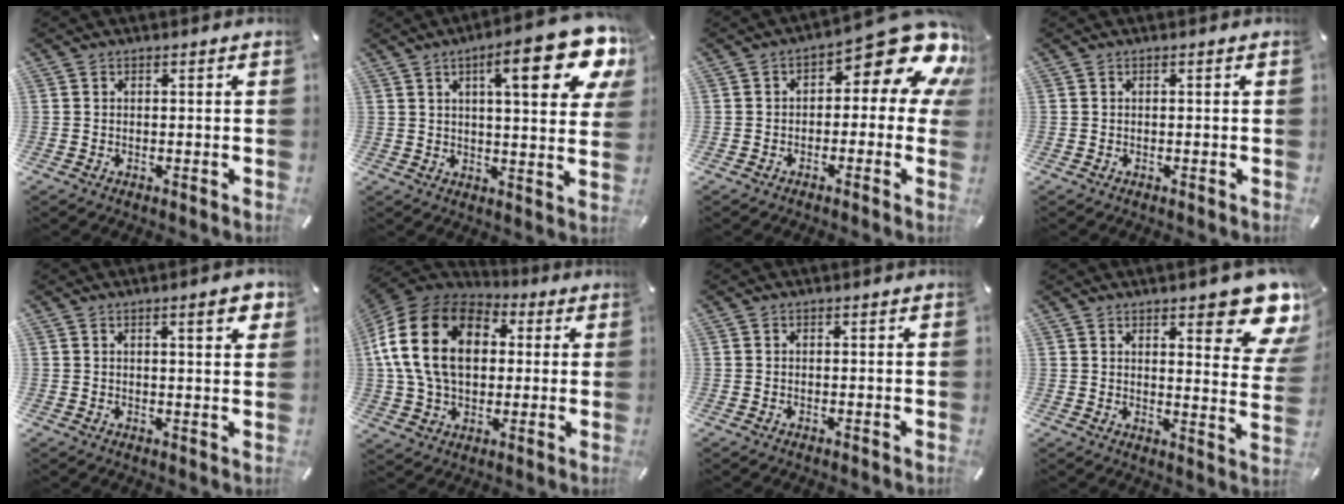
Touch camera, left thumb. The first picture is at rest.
{"total": 18.1, "force": [8.5, 4.7, 15.2], "torque": [-0.217, -0.035, 0.123]}
{"total": 15.3, "force": [7.2, 6.1, 12.0], "torque": [-0.158, -0.054, 0.117]}
{"total": 0.0}
{"total": 4.8, "force": [2.5, 1.6, 3.8], "torque": [-0.053, -0.002, 0.037]}
{"total": 20.2, "force": [3.2, 14.5, 13.6], "torque": [-0.289, 0.012, 0.048]}
{"total": 0.0}
{"total": 14.1, "force": [9.9, 4.7, 8.9], "torque": [-0.097, -0.082, 0.165]}